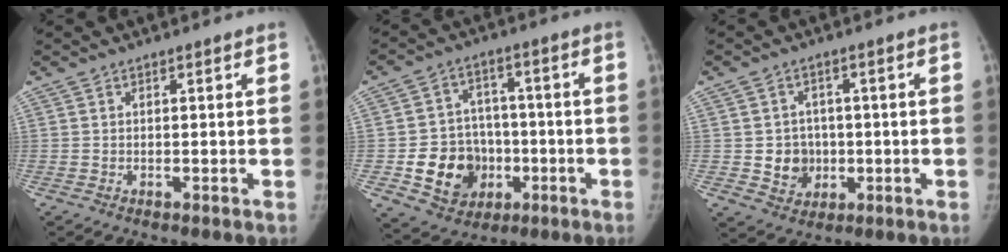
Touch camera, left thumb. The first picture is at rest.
{"total": 13.0, "force": [-3.5, 10.9, 6.3], "torque": [-0.057, 0.022, -0.046]}
{"total": 6.5, "force": [-0.5, 6.0, 2.4], "torque": [-0.007, 0.008, 0.000]}